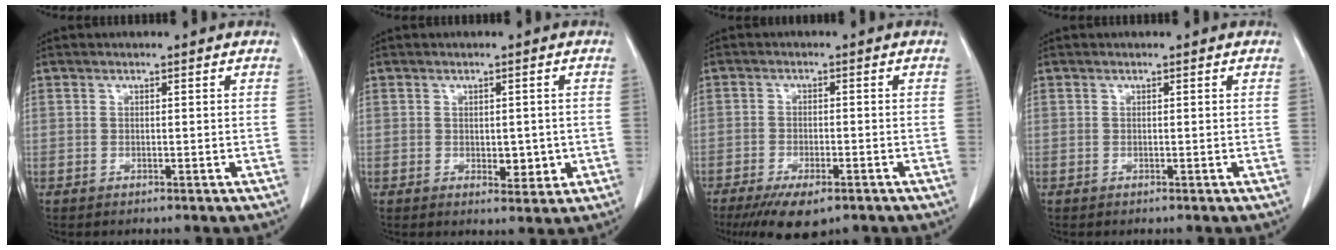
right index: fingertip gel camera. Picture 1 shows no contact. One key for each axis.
{"total": 3.6, "fx": -0.3, "fy": 2.1, "fz": 2.9, "tx": -0.028, "ty": -0.002, "tz": 0.005}
{"total": 7.9, "fx": -5.4, "fy": 2.6, "fz": 5.1, "tx": -0.079, "ty": -0.014, "tz": -0.085}
{"total": 0.0}